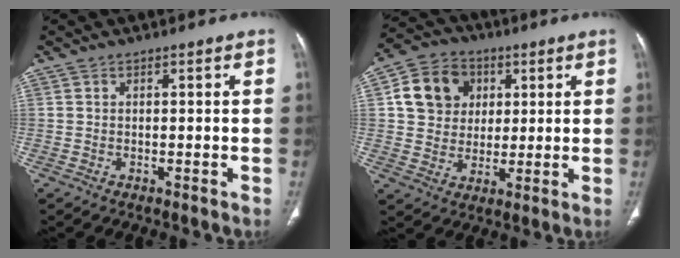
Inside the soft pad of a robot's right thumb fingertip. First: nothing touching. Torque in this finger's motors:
{"motor_torque": [-0.68, 0.79, 0.06, 0.05, 0.13]}